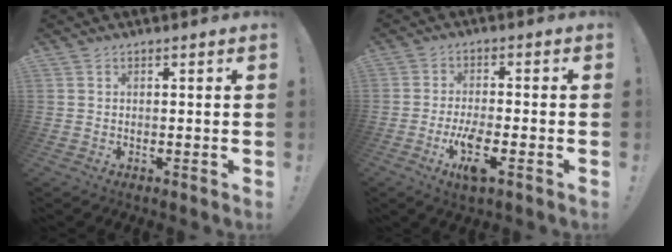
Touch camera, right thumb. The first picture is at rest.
{"total": 8.5, "force": [-3.5, 2.5, 7.4], "torque": [-0.144, 0.005, -0.058]}